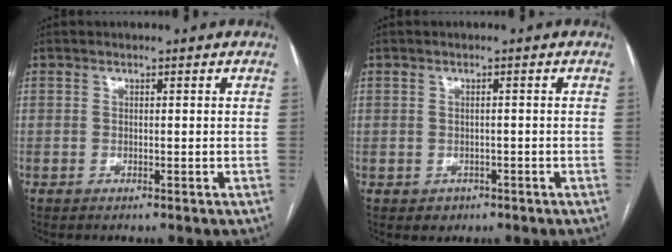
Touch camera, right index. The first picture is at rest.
{"total": 2.0, "force": [-0.9, 1.8, 0.3], "torque": [0.000, 0.005, -0.007]}